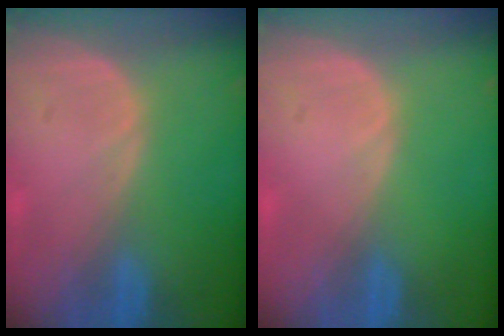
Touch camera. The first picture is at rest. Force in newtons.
{"total": 0.0}